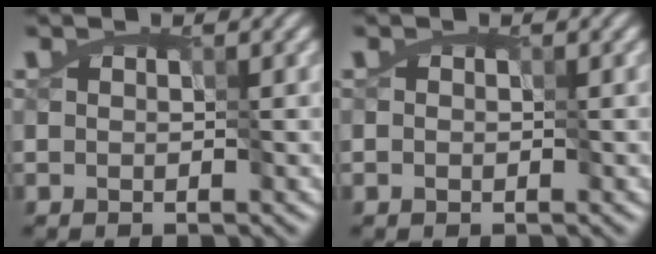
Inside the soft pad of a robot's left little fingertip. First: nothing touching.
{"total": 0.7, "force": [0.1, 0.6, 0.4], "torque": [-0.006, 0.008, -0.001]}